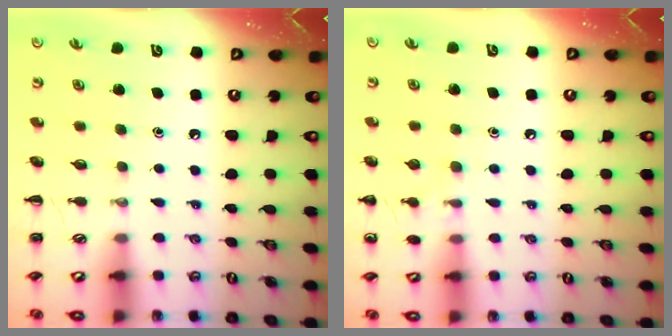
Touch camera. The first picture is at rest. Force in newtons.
{"total": 6.8, "press": 6.6, "slide": 1.8}